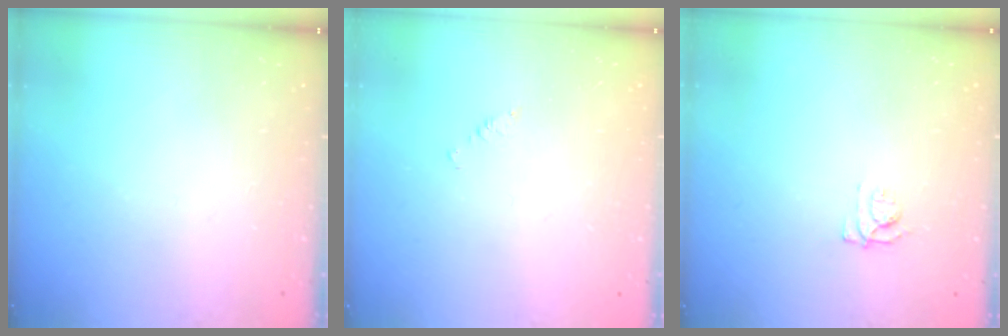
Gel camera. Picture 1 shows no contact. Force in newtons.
{"total": 1.2, "press": 1.2, "slide": 0.2}
{"total": 6.2, "press": 6.1, "slide": 0.7}